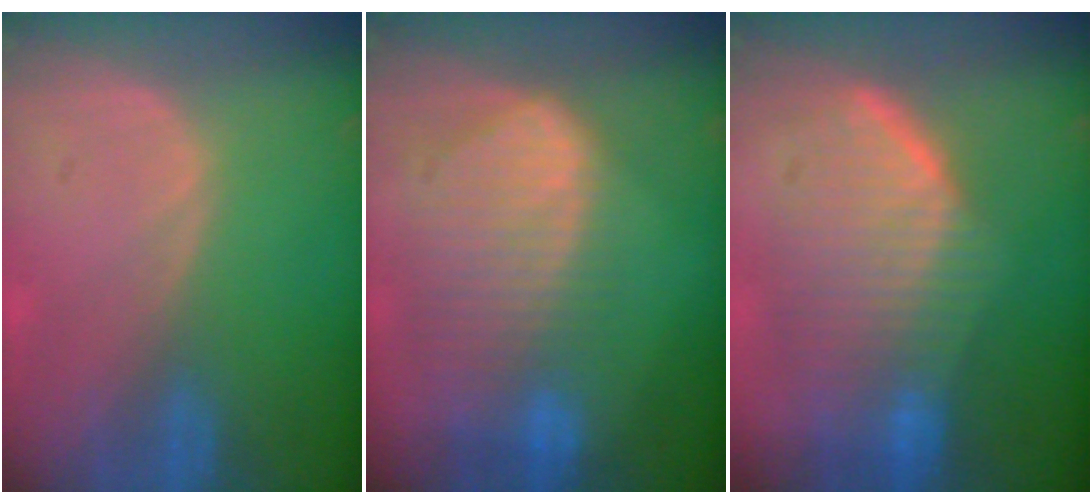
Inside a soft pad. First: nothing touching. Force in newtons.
{"total": 10.5, "press": 9.1, "slide": 5.2}
{"total": 9.7, "press": 9.0, "slide": 3.6}